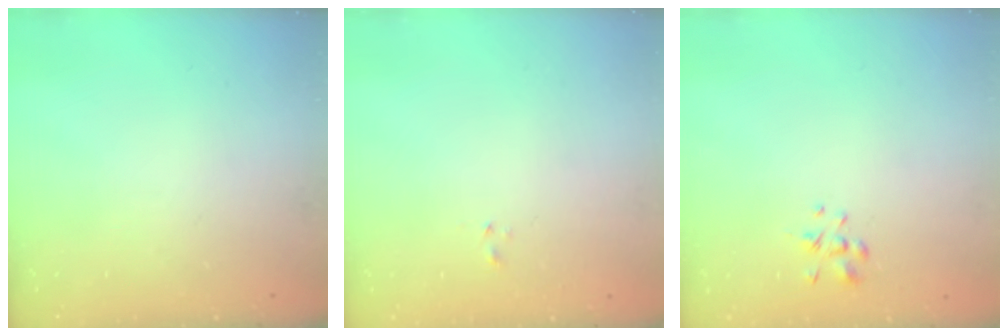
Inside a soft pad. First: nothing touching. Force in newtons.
{"total": 0.7, "press": 0.5, "slide": 0.4}
{"total": 1.3, "press": 1.1, "slide": 0.5}